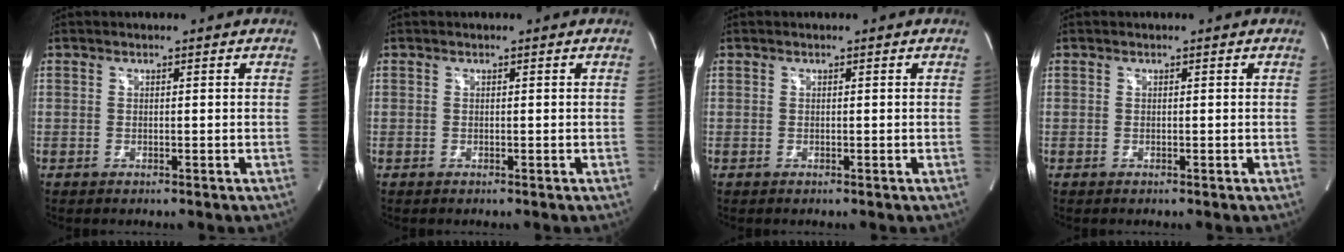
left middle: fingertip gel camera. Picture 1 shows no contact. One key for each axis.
{"total": 0.0}
{"total": 0.0}
{"total": 0.0}